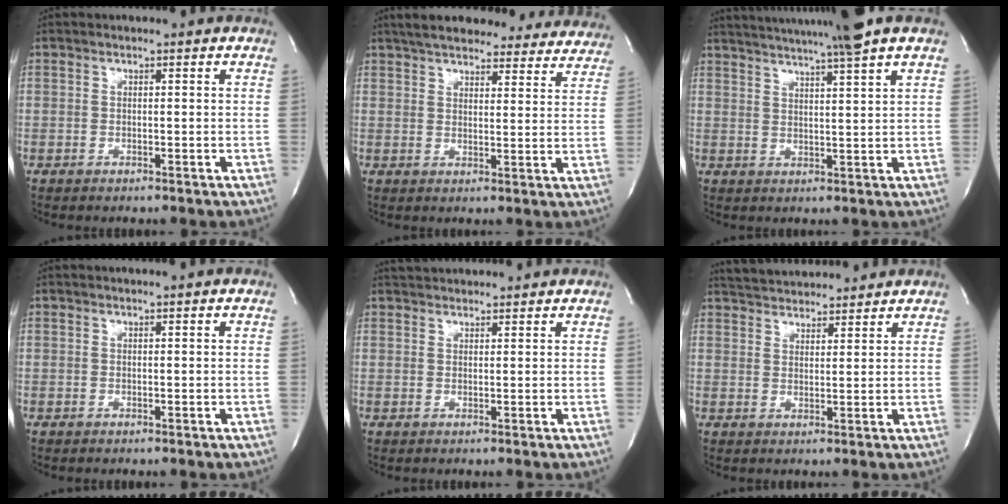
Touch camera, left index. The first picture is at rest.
{"total": 26.5, "force": [23.8, 6.7, 9.7], "torque": [-0.151, -0.010, 0.287]}
{"total": 13.5, "force": [11.6, -1.4, 6.9], "torque": [-0.124, -0.007, 0.159]}
{"total": 0.0}
{"total": 4.9, "force": [4.8, 0.9, 0.9], "torque": [-0.015, 0.031, 0.070]}
{"total": 9.6, "force": [9.1, 1.6, 2.3], "torque": [-0.042, 0.019, 0.138]}